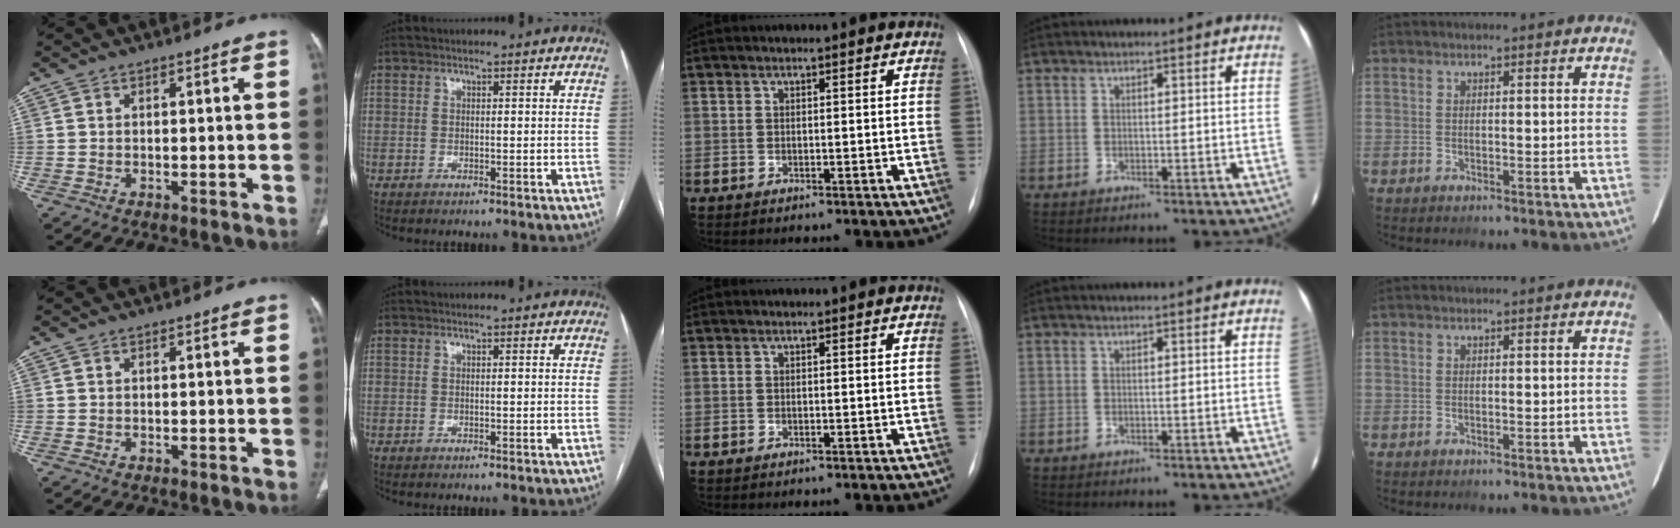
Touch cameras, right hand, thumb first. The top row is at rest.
{}